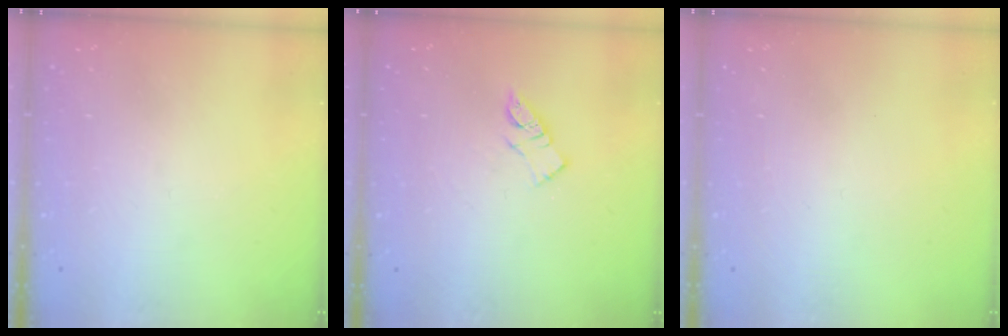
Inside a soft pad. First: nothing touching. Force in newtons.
{"total": 7.5, "press": 7.4, "slide": 0.4}
{"total": 1.8, "press": 1.8, "slide": 0.2}